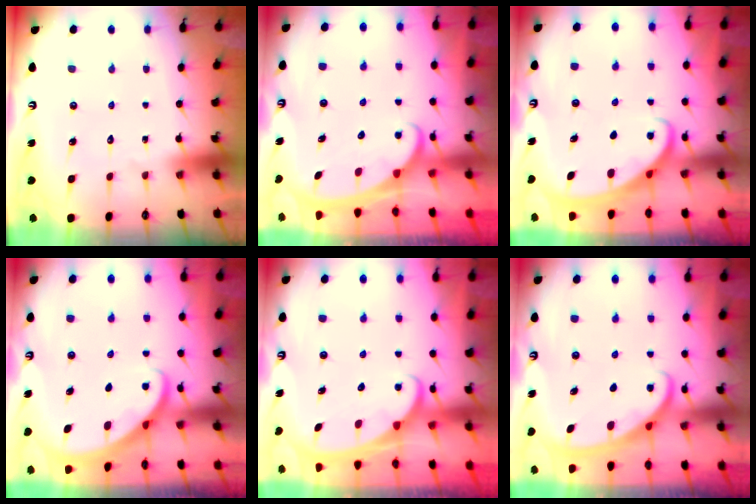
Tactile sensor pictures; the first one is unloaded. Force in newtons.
{"total": 2.3, "press": 2.3, "slide": 0.4}
{"total": 2.5, "press": 2.5, "slide": 0.3}
{"total": 2.9, "press": 2.9, "slide": 0.2}
{"total": 2.4, "press": 2.4, "slide": 0.4}
{"total": 2.7, "press": 2.7, "slide": 0.3}